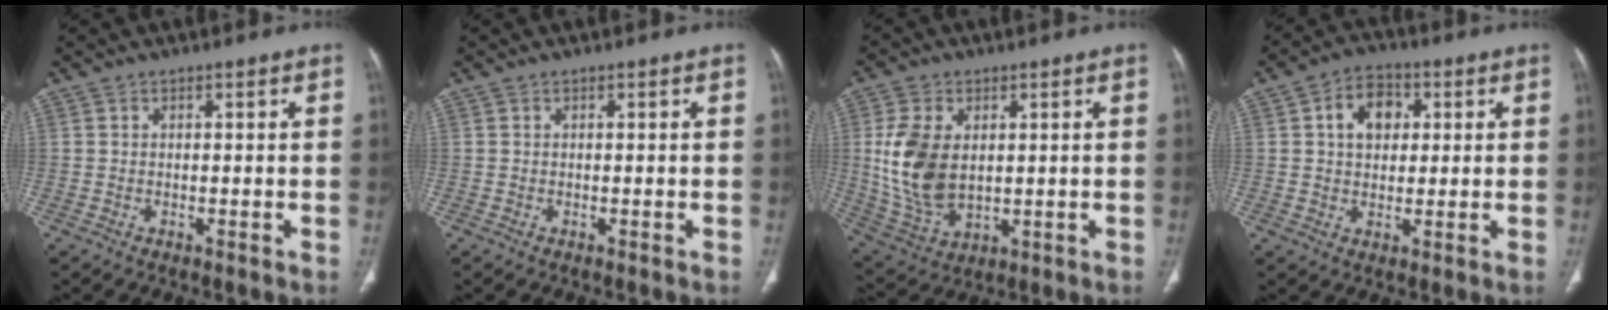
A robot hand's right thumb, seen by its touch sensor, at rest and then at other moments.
{"total": 0.0}
{"total": 13.2, "force": [1.5, 8.4, 10.0], "torque": [-0.194, -0.010, 0.043]}
{"total": 7.9, "force": [1.9, 5.8, 5.0], "torque": [-0.052, 0.007, 0.026]}